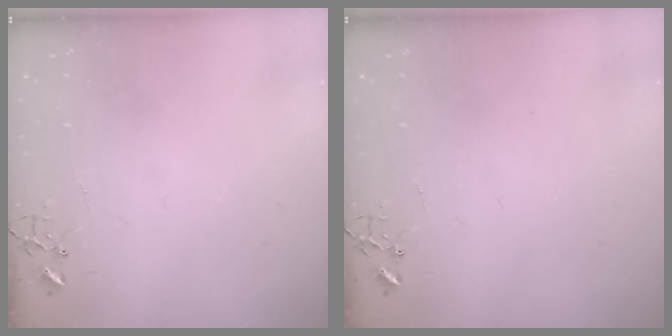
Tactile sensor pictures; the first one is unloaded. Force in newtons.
{"total": 0.0}